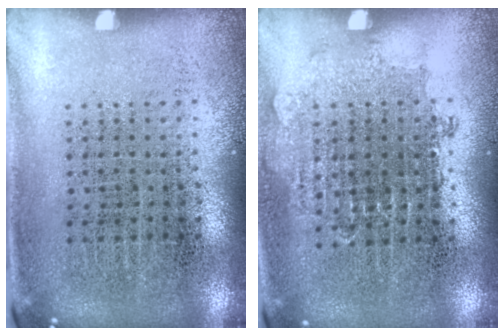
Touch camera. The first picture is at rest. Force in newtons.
{"total": 0.5, "press": 0.5, "slide": 0.1}